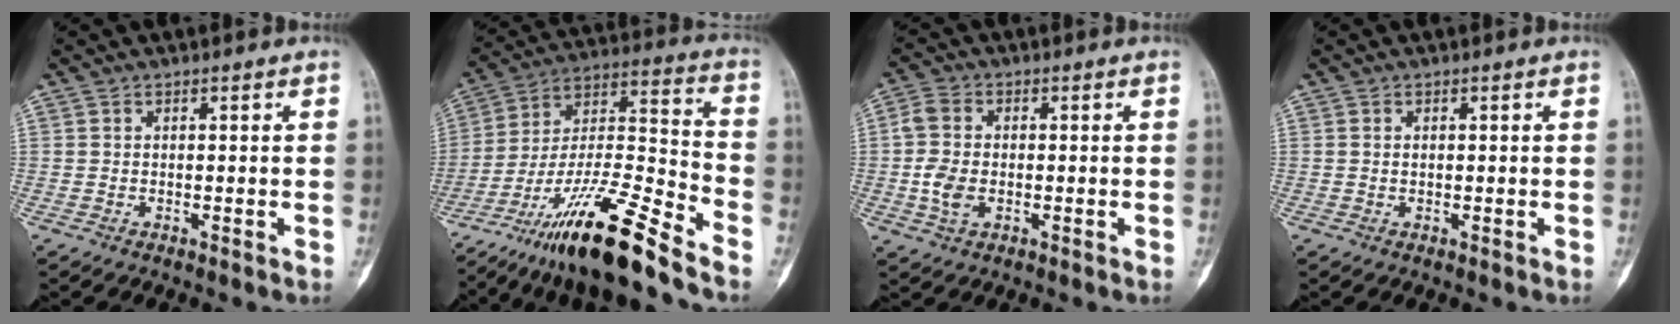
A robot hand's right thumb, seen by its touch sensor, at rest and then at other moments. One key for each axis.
{"total": 20.5, "fx": -15.2, "fy": 2.0, "fz": 13.6, "tx": -0.277, "ty": 0.069, "tz": -0.274}
{"total": 6.4, "fx": -0.8, "fy": 4.3, "fz": 4.7, "tx": -0.105, "ty": 0.009, "tz": -0.019}
{"total": 0.7, "fx": 0.2, "fy": 0.4, "fz": 0.5, "tx": -0.007, "ty": 0.001, "tz": 0.003}